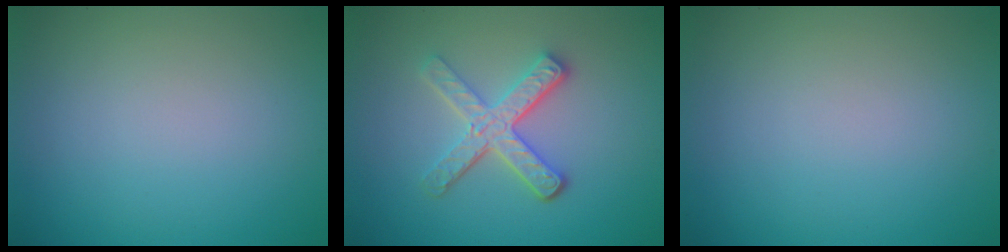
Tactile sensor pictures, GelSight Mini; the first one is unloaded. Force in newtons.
{"total": 4.1, "press": 3.3, "slide": 2.4}
{"total": 0.0}